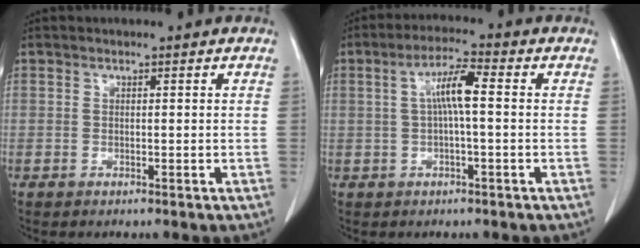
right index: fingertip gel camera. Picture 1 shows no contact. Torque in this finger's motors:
{"motor_torque": [0.82, 0.14, 0.29, 0.10]}